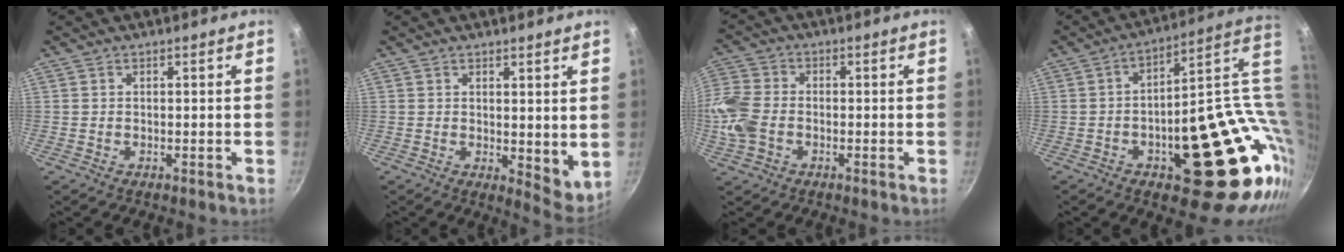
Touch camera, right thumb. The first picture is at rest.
{"total": 6.2, "force": [1.9, 2.8, 5.2], "torque": [-0.067, -0.024, 0.029]}
{"total": 13.1, "force": [-2.5, 10.0, 8.1], "torque": [-0.193, 0.022, -0.063]}
{"total": 29.1, "force": [2.3, 13.4, 25.7], "torque": [-0.301, -0.002, 0.059]}